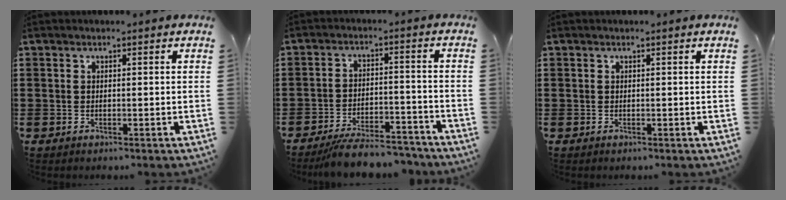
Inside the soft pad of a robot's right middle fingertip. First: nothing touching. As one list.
[{"total": 6.7, "force": [-6.2, 0.7, 2.6], "torque": [-0.050, -0.001, -0.116]}, {"total": 0.0}]